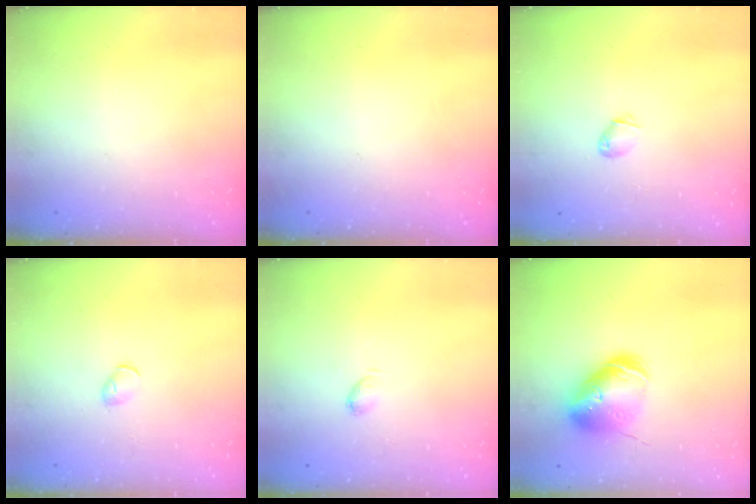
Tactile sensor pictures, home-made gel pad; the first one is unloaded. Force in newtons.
{"total": 0.0}
{"total": 2.3, "press": 2.3, "slide": 0.5}
{"total": 2.9, "press": 2.9, "slide": 0.7}
{"total": 3.0, "press": 3.0, "slide": 0.5}
{"total": 15.6, "press": 15.3, "slide": 2.7}